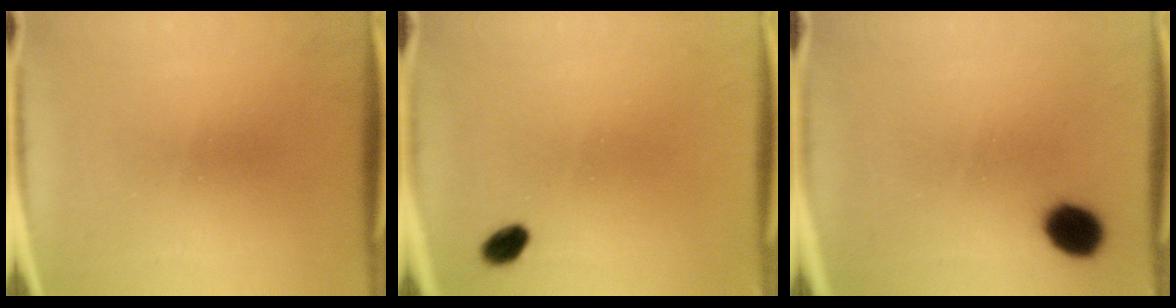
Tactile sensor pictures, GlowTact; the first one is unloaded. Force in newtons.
{"total": 2.8}
{"total": 8.7}